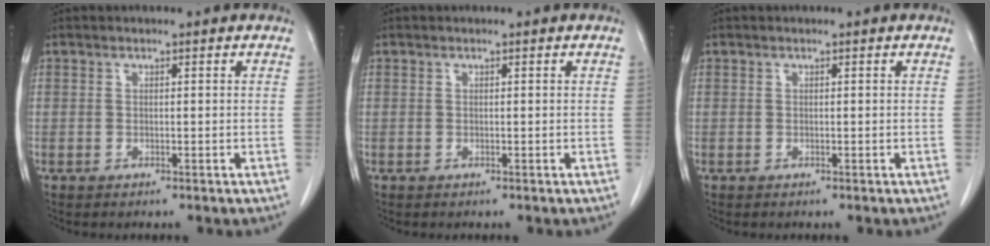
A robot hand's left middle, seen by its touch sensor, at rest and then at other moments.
{"total": 0.0}
{"total": 0.0}